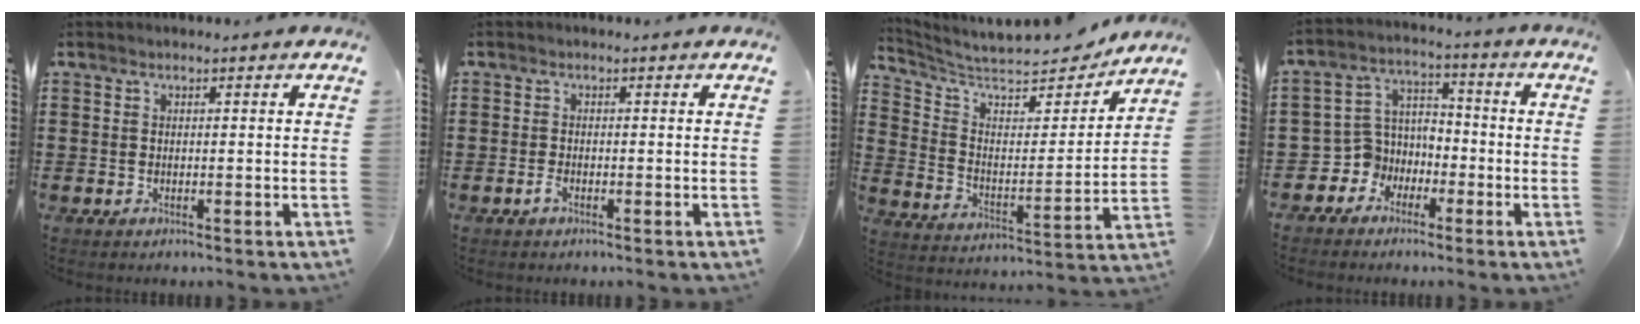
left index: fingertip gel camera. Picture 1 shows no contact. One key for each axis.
{"total": 1.2, "fx": -0.7, "fy": 0.3, "fz": 0.9, "tx": -0.029, "ty": -0.007, "tz": -0.015}
{"total": 8.5, "fx": 7.5, "fy": 1.8, "fz": 3.5, "tx": -0.102, "ty": -0.050, "tz": 0.126}
{"total": 5.8, "fx": -2.9, "fy": 5.0, "fz": 0.6, "tx": -0.050, "ty": -0.001, "tz": -0.065}